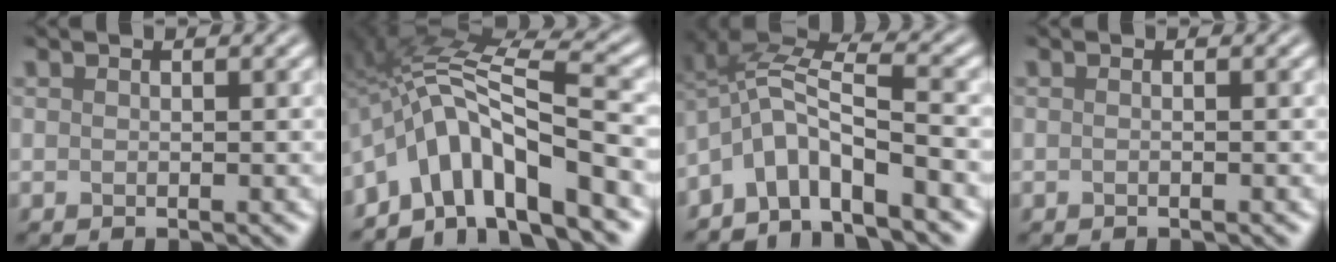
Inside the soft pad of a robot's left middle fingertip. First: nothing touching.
{"total": 9.8, "force": [-5.0, 2.6, 8.0], "torque": [-0.132, 0.029, -0.084]}
{"total": 6.6, "force": [-3.6, 1.8, 5.3], "torque": [-0.102, 0.016, -0.068]}
{"total": 0.7, "force": [0.0, 0.4, 0.5], "torque": [0.003, -0.004, -0.012]}